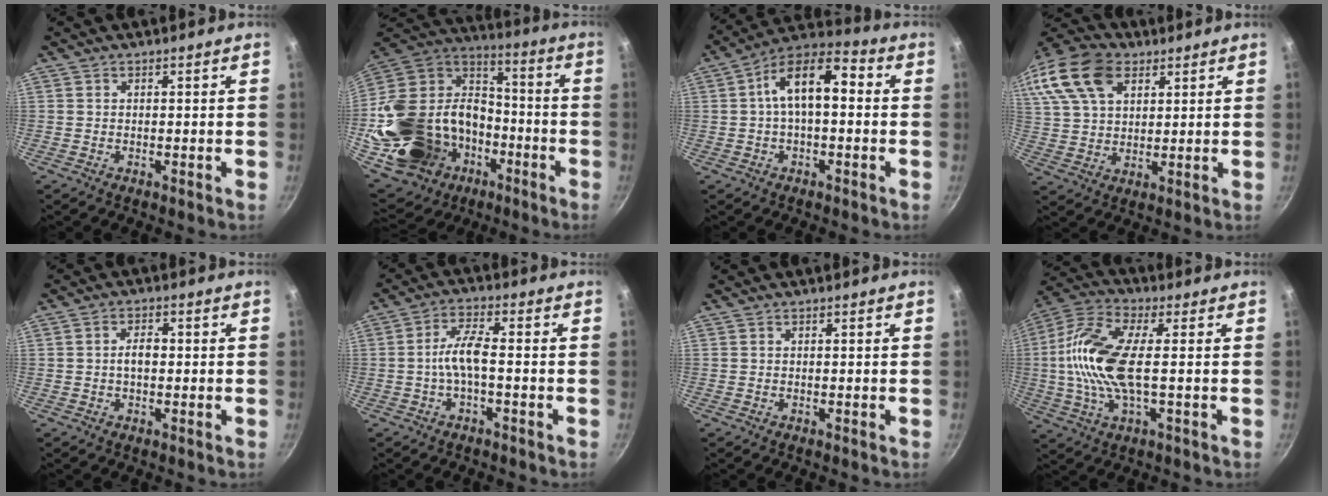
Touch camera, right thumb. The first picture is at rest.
{"total": 32.6, "force": [-10.9, 24.3, 18.8], "torque": [-0.315, 0.076, -0.167]}
{"total": 12.2, "force": [1.0, 6.1, 10.5], "torque": [-0.154, 0.042, 0.002]}
{"total": 19.9, "force": [9.4, 12.6, 12.1], "torque": [-0.261, 0.021, 0.174]}
{"total": 3.1, "force": [-0.1, 1.9, 2.5], "torque": [-0.036, 0.012, -0.004]}
{"total": 5.5, "force": [-1.3, 1.5, 5.1], "torque": [-0.111, 0.026, -0.032]}
{"total": 0.0}
{"total": 15.0, "force": [0.4, 5.5, 13.9], "torque": [-0.295, 0.016, -0.007]}